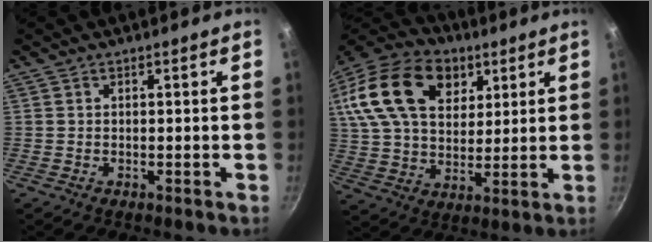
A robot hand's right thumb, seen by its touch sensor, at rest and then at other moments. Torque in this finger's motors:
{"motor_torque": [-1.21, 2.14, 1.13, -0.25, 0.19]}